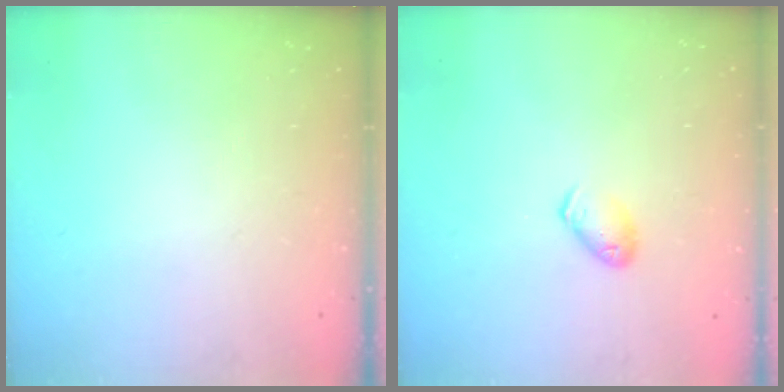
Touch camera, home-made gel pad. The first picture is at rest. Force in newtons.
{"total": 5.5, "press": 5.5, "slide": 0.5}